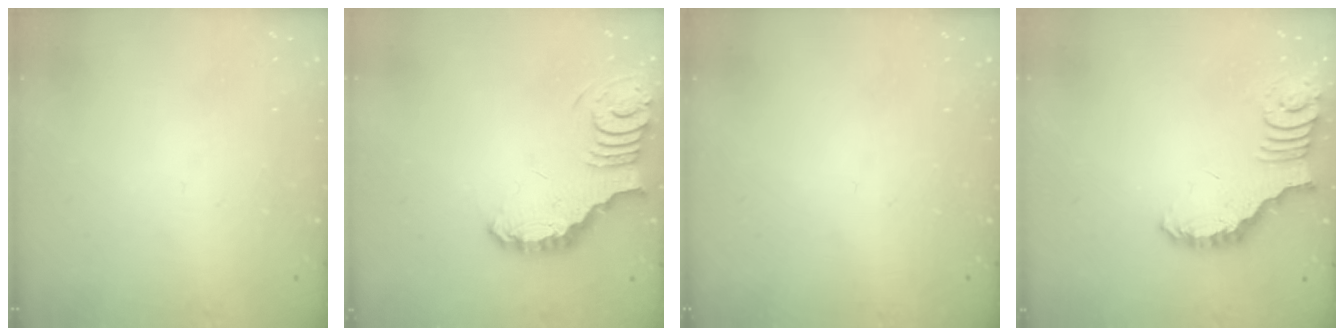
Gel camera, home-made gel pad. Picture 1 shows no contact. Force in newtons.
{"total": 3.6, "press": 3.5, "slide": 0.6}
{"total": 0.0}
{"total": 2.7, "press": 2.7, "slide": 0.5}